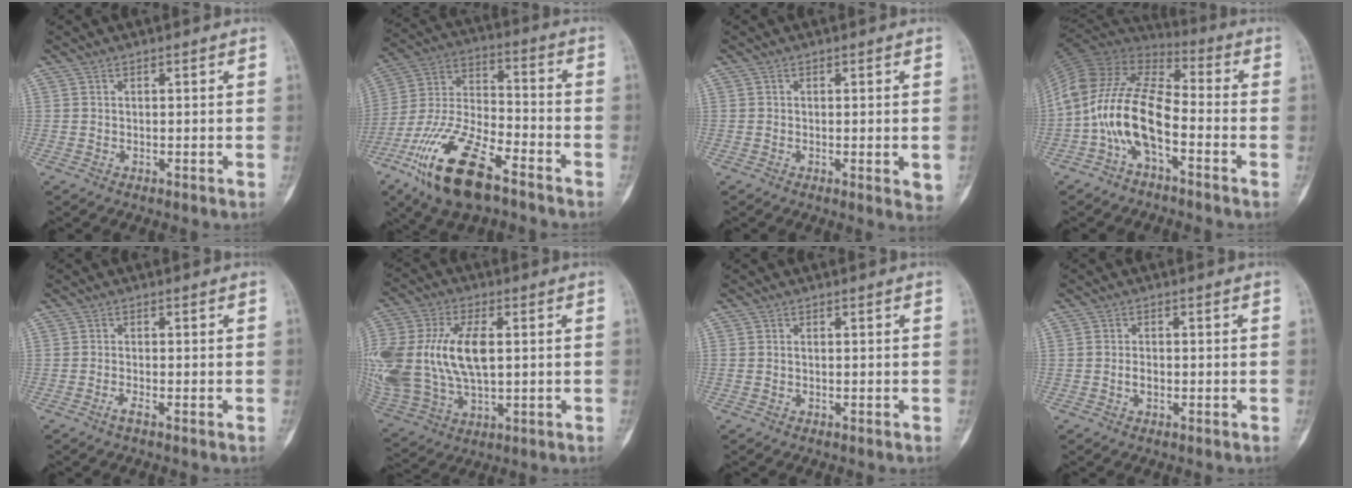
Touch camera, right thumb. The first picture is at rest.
{"total": 19.8, "force": [-11.5, 7.9, 14.1], "torque": [-0.284, 0.052, -0.213]}
{"total": 3.6, "force": [-0.5, 1.0, 3.4], "torque": [-0.038, -0.010, -0.005]}
{"total": 16.4, "force": [-5.2, 7.9, 13.4], "torque": [-0.270, 0.066, -0.105]}
{"total": 1.2, "force": [-0.8, 0.0, 0.9], "torque": [-0.023, -0.002, -0.019]}
{"total": 22.8, "force": [2.0, 12.9, 18.7], "torque": [-0.441, 0.004, 0.045]}
{"total": 0.0}
{"total": 1.6, "force": [-0.5, 1.1, 1.2], "torque": [-0.020, 0.004, -0.009]}